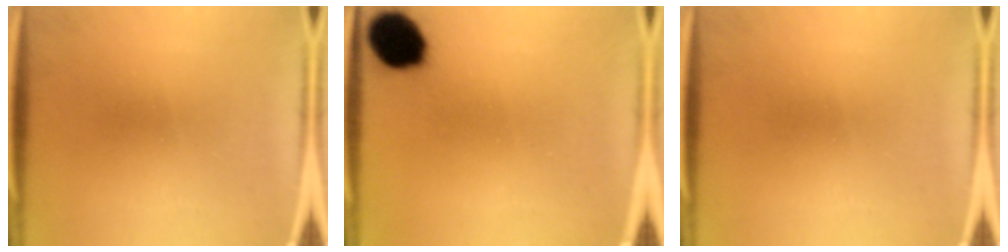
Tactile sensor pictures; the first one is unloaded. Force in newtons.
{"total": 12.2}
{"total": 0.0}